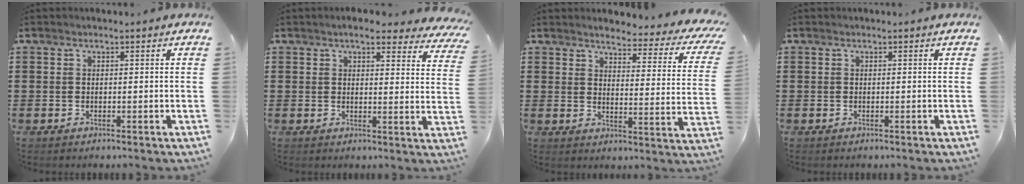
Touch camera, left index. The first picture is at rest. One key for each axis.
{"total": 4.7, "fx": 4.1, "fy": 0.9, "fz": 2.0, "tx": -0.038, "ty": -0.013, "tz": 0.071}
{"total": 3.5, "fx": 3.0, "fy": 0.3, "fz": 1.7, "tx": -0.044, "ty": -0.029, "tz": 0.041}
{"total": 0.0}